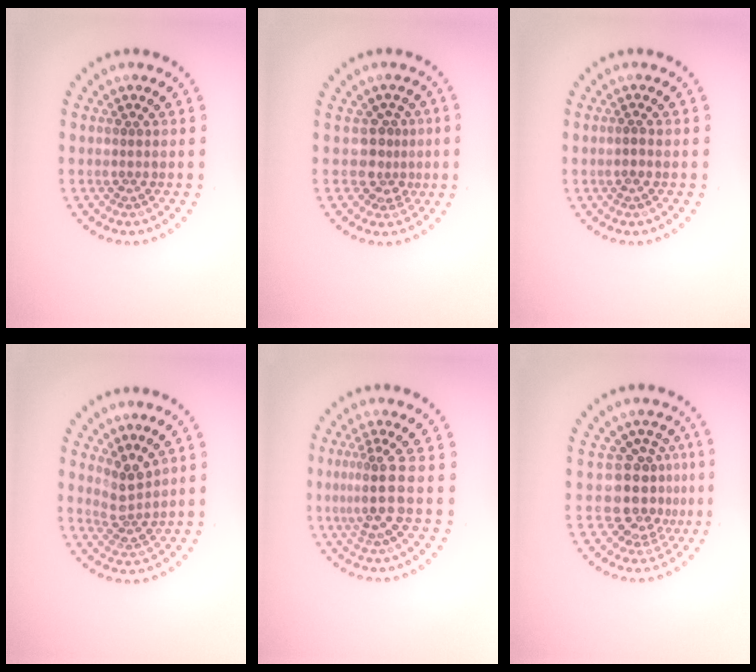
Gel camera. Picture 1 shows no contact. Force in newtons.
{"total": 2.5, "press": 1.8, "slide": 1.7}
{"total": 0.7, "press": 0.5, "slide": 0.5}
{"total": 2.5, "press": 1.9, "slide": 1.7}
{"total": 3.2, "press": 2.5, "slide": 2.0}
{"total": 4.2, "press": 3.4, "slide": 2.5}